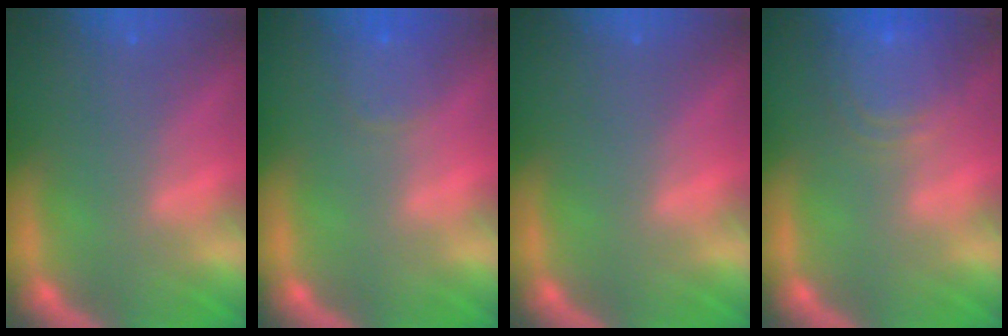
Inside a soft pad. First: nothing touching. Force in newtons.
{"total": 2.4}
{"total": 0.0}
{"total": 6.5}